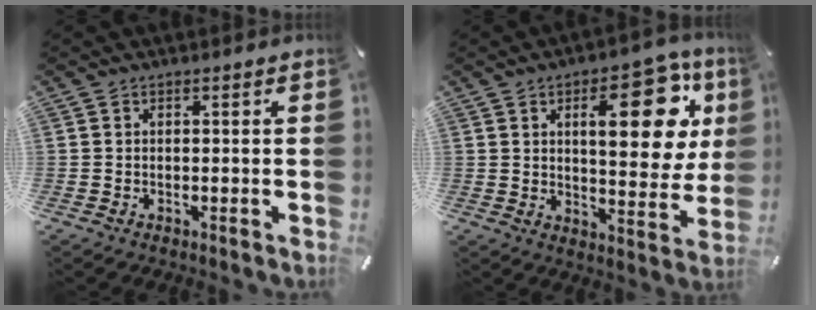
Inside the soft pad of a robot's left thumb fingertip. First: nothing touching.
{"total": 20.8, "force": [7.5, 9.1, 17.2], "torque": [-0.224, -0.025, 0.110]}